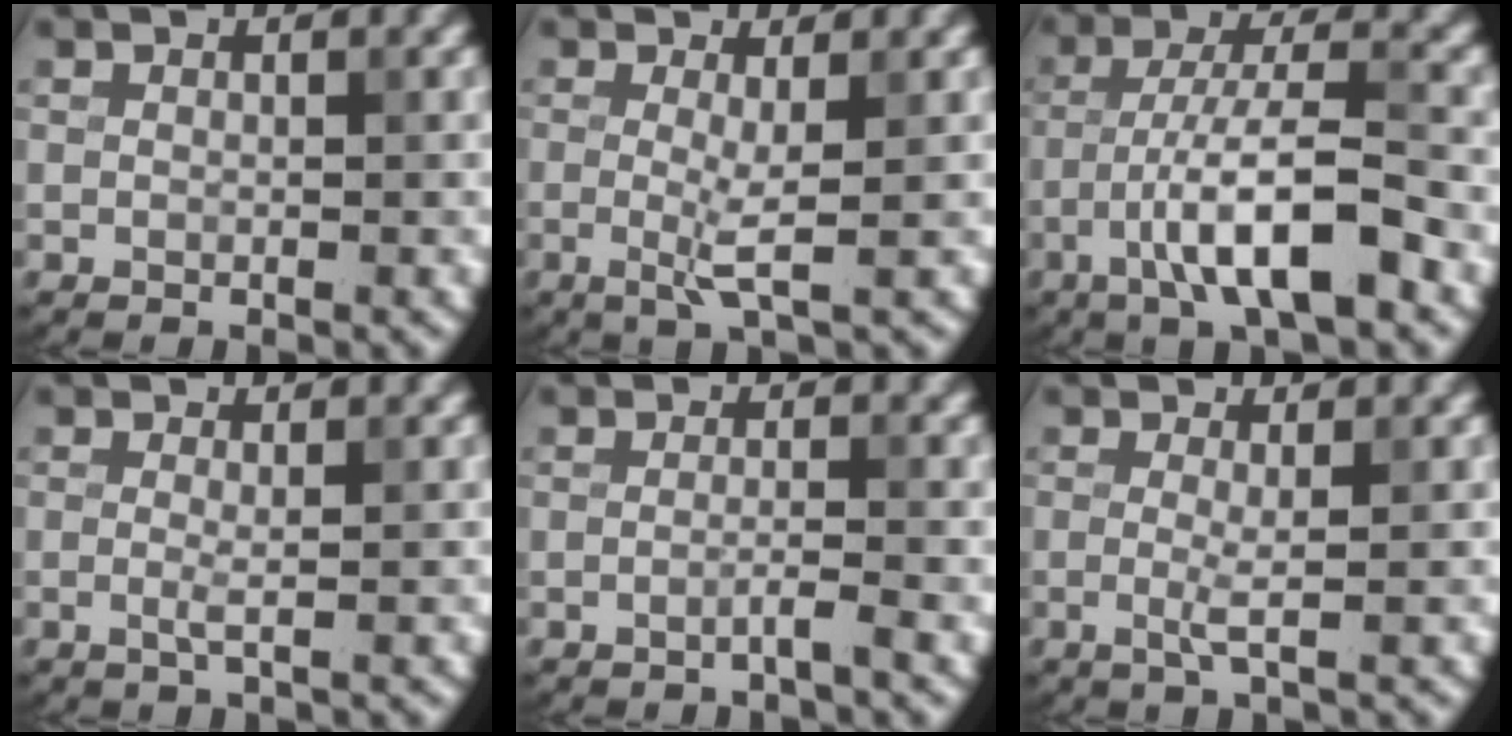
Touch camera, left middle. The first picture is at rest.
{"total": 2.4, "force": [-0.1, 0.2, 2.4], "torque": [-0.052, -0.010, -0.005]}
{"total": 7.7, "force": [-3.4, 1.5, 6.7], "torque": [-0.115, 0.013, -0.065]}
{"total": 1.2, "force": [-0.1, 0.1, 1.1], "torque": [-0.024, -0.006, -0.005]}
{"total": 1.4, "force": [-0.6, 0.2, 1.2], "torque": [-0.016, 0.003, -0.020]}
{"total": 1.6, "force": [-0.1, 0.1, 1.6], "torque": [-0.037, -0.007, -0.004]}